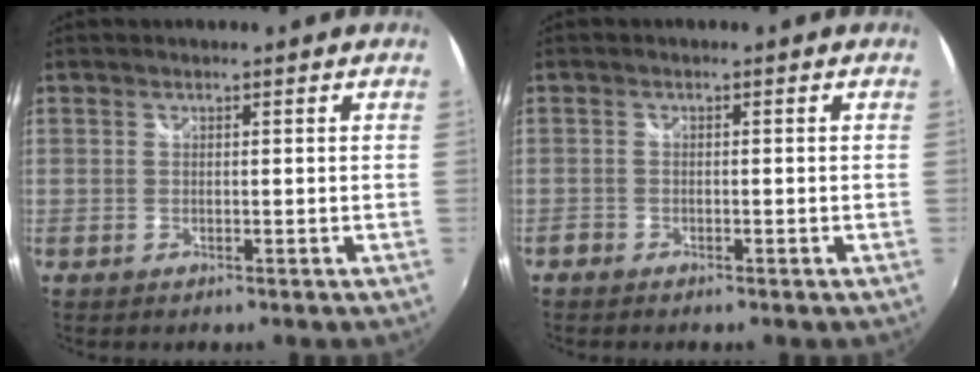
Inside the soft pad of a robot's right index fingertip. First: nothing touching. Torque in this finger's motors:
{"motor_torque": [0.10, -0.24, -0.02, 0.01]}